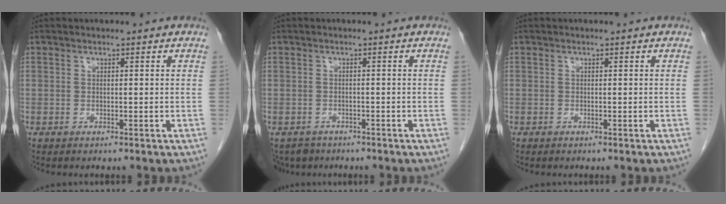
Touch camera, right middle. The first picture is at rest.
{"total": 3.8, "force": [-3.0, 2.3, 0.3], "torque": [-0.002, 0.000, -0.048]}
{"total": 0.0}